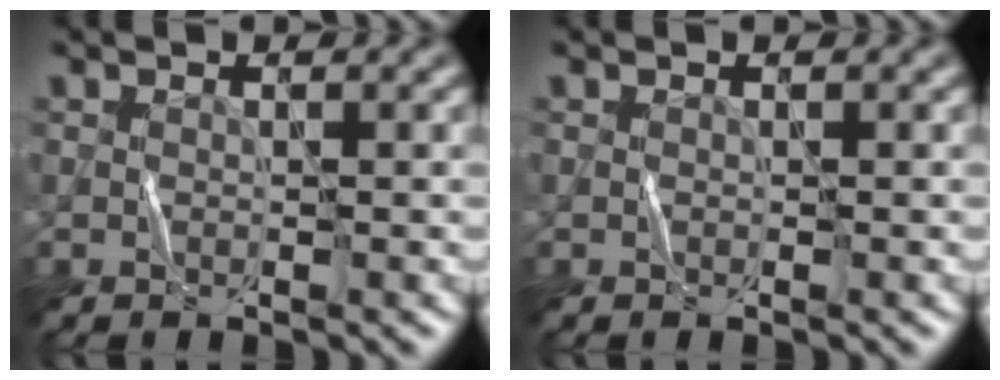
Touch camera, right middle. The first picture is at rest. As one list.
[{"total": 0.0}]